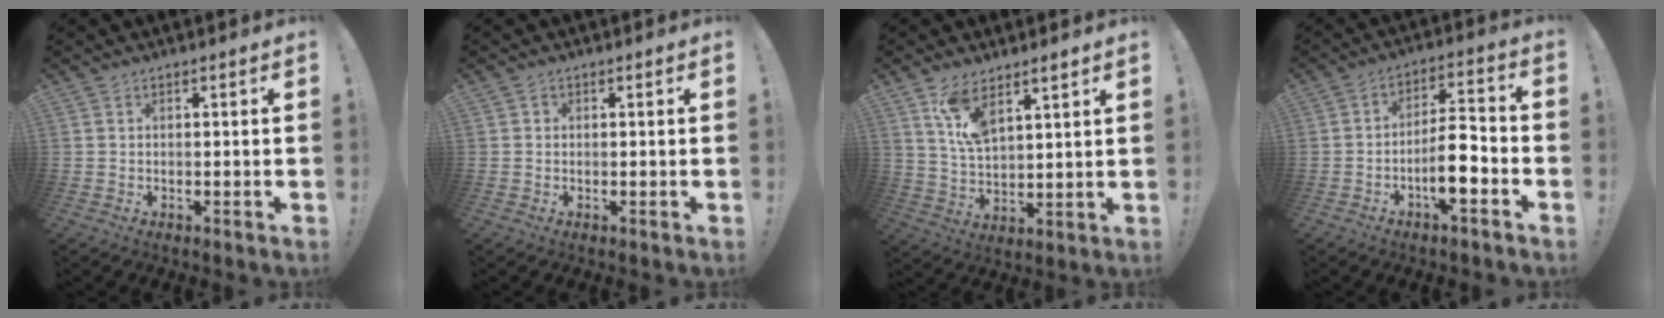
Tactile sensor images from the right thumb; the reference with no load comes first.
{"total": 0.6, "force": [0.0, 0.6, 0.1], "torque": [0.000, 0.000, 0.000]}
{"total": 9.2, "force": [6.3, 3.7, 5.6], "torque": [-0.099, -0.029, 0.116]}
{"total": 10.6, "force": [-4.0, 3.3, 9.2], "torque": [-0.151, 0.019, -0.074]}